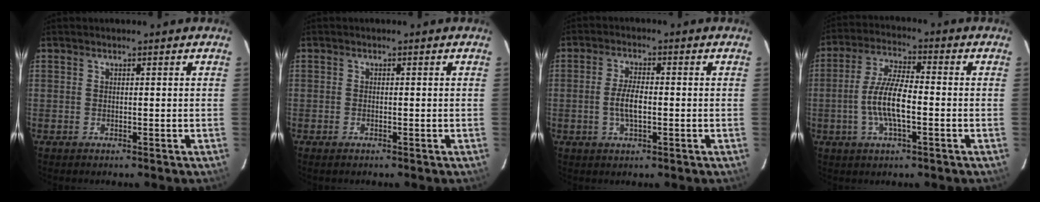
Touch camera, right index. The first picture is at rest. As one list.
[{"total": 1.0, "force": [-0.7, 0.5, 0.5], "torque": [-0.012, -0.002, -0.015]}, {"total": 4.7, "force": [-0.7, 1.6, 4.4], "torque": [-0.087, 0.002, -0.012]}, {"total": 9.0, "force": [-2.0, 2.5, 8.4], "torque": [-0.170, 0.005, -0.040]}]